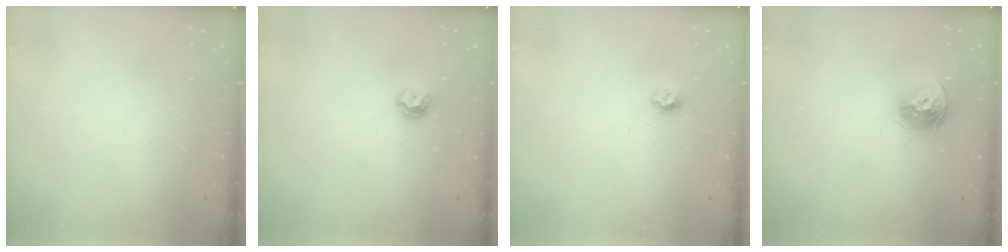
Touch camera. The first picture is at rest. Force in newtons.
{"total": 5.2, "press": 5.1, "slide": 0.8}
{"total": 4.6, "press": 4.6, "slide": 0.5}
{"total": 10.6, "press": 10.6, "slide": 1.0}